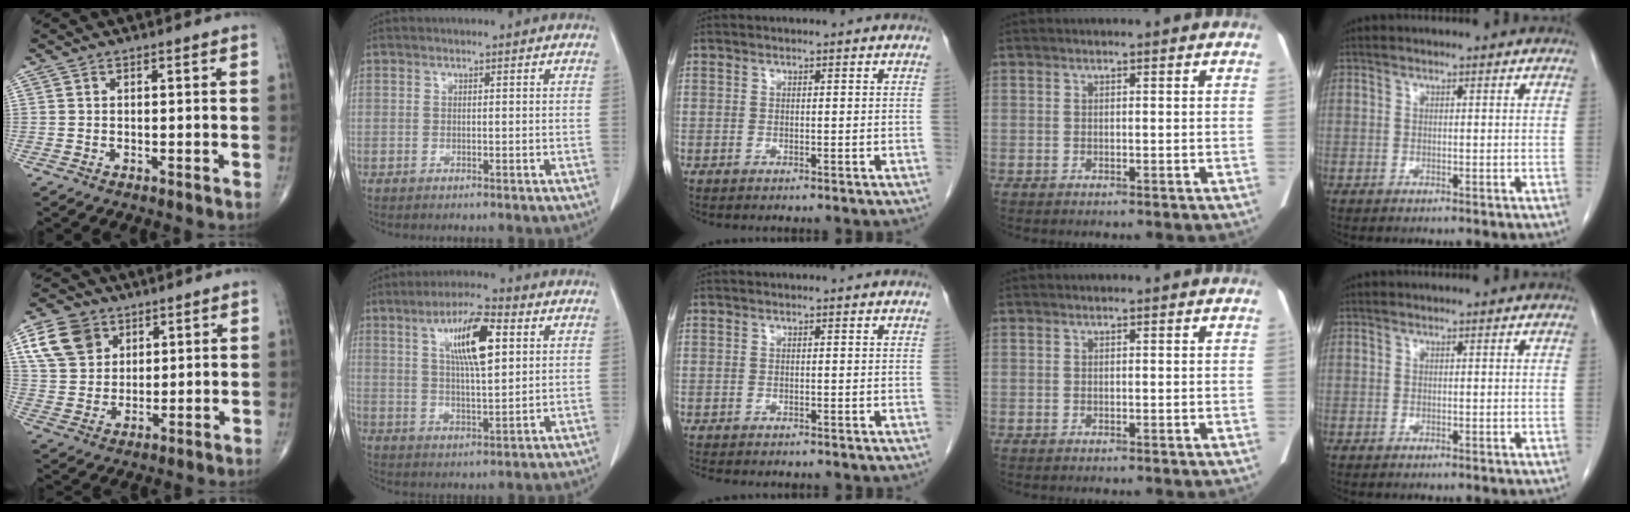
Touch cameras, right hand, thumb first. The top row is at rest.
{"thumb": {"total": 10.9, "force": [4.9, 8.3, 5.0], "torque": [-0.074, -0.008, 0.097]}, "index": {"total": 10.4, "force": [3.6, 2.2, 9.5], "torque": [-0.167, 0.009, 0.063]}, "middle": {"total": 5.5, "force": [-4.8, 1.5, 2.2], "torque": [-0.031, -0.008, -0.064]}}